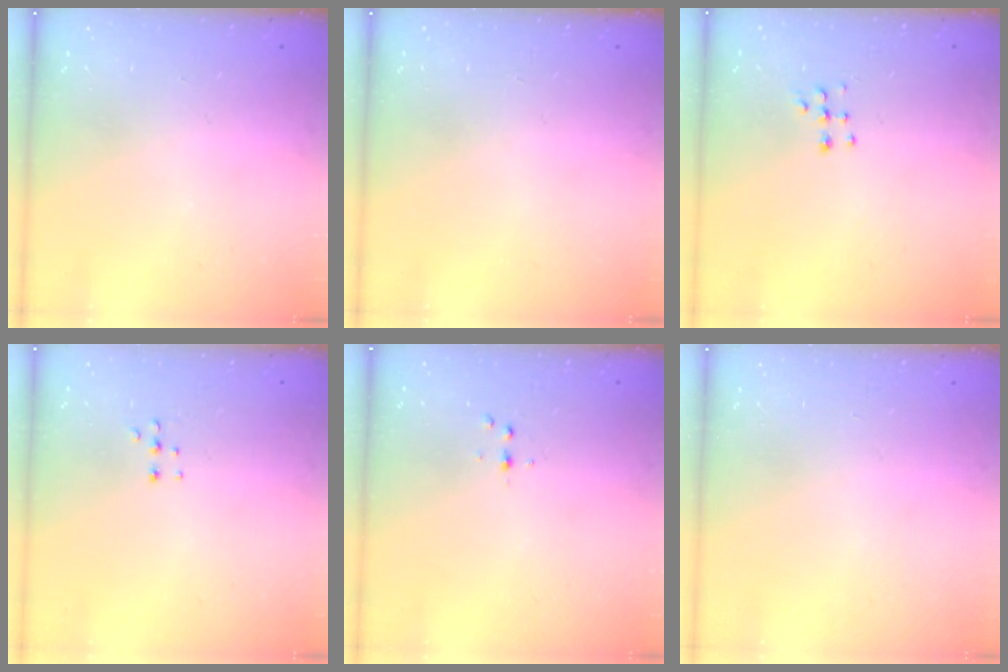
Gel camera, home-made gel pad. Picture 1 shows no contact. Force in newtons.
{"total": 0.0}
{"total": 6.2, "press": 6.1, "slide": 0.7}
{"total": 3.6, "press": 3.5, "slide": 0.9}
{"total": 3.2, "press": 3.1, "slide": 0.4}
{"total": 0.0}